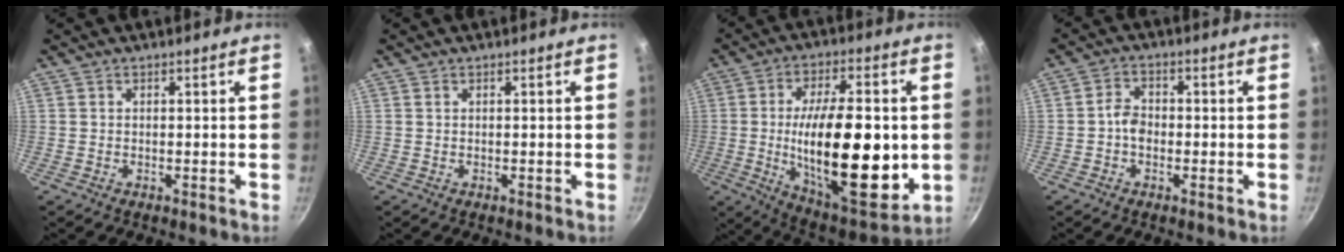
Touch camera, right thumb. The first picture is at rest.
{"total": 0.0}
{"total": 25.9, "force": [-1.6, 10.5, 23.6], "torque": [-0.364, -0.015, -0.021]}
{"total": 3.5, "force": [-0.8, 2.5, 2.3], "torque": [-0.034, 0.018, -0.022]}